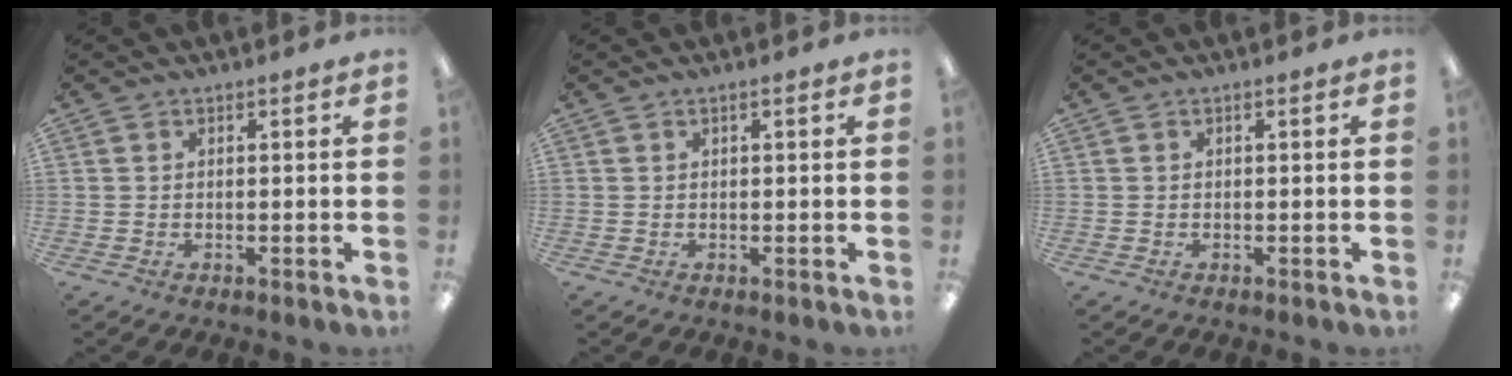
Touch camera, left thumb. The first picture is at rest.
{"total": 0.6, "force": [0.3, 0.1, 0.5], "torque": [-0.010, 0.001, 0.005]}
{"total": 0.0}